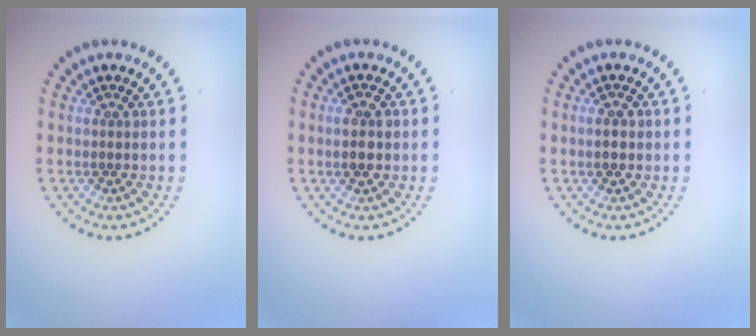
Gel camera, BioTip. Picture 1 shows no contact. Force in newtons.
{"total": 2.6, "press": 2.6, "slide": 0.1}
{"total": 1.9, "press": 1.9, "slide": 0.2}